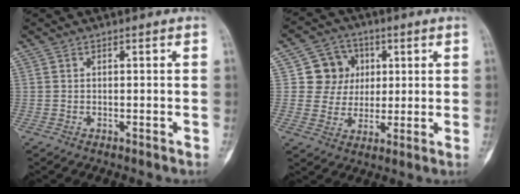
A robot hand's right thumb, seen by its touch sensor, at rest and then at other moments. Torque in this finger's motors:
{"motor_torque": [0.56, 0.51, -0.09, -0.18, -0.01]}